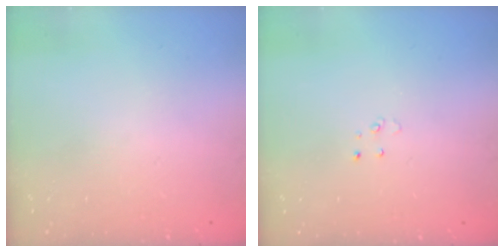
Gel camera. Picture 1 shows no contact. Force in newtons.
{"total": 2.5, "press": 2.5, "slide": 0.2}